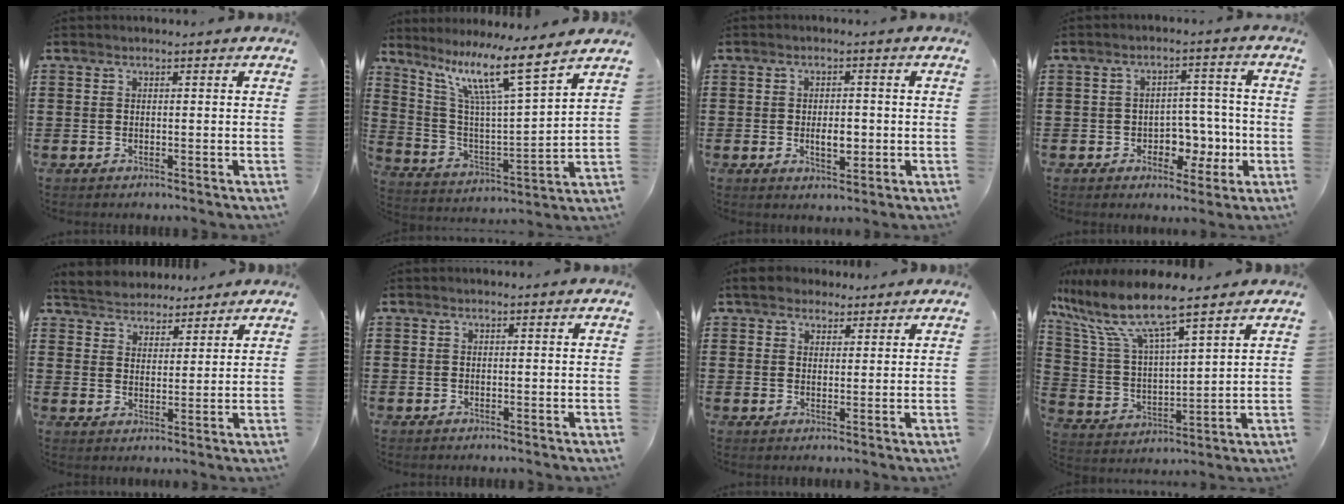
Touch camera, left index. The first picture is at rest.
{"total": 11.6, "force": [8.2, 0.6, 8.2], "torque": [-0.179, -0.045, 0.131]}
{"total": 3.7, "force": [-0.5, 1.8, 3.3], "torque": [-0.045, -0.004, -0.014]}
{"total": 5.6, "force": [-1.5, 4.3, 3.1], "torque": [-0.050, 0.008, -0.032]}
{"total": 4.0, "force": [3.8, 1.0, -0.5], "torque": [-0.012, -0.015, 0.069]}
{"total": 0.0}
{"total": 3.7, "force": [3.1, 1.8, 0.8], "torque": [-0.028, 0.005, 0.058]}
{"total": 9.2, "force": [7.6, 1.2, 5.0], "torque": [-0.137, -0.045, 0.125]}